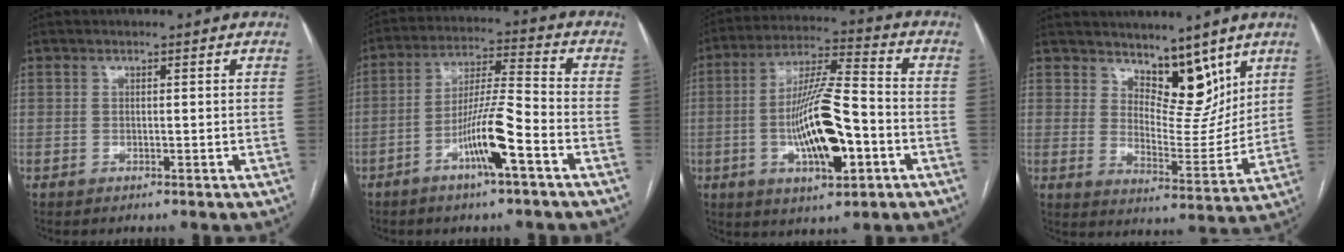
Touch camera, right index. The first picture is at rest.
{"total": 10.0, "force": [-4.7, 0.4, 8.9], "torque": [-0.170, 0.006, -0.086]}
{"total": 14.5, "force": [-3.7, 3.3, 13.6], "torque": [-0.253, 0.003, -0.062]}
{"total": 9.4, "force": [6.9, 4.2, 4.9], "torque": [-0.064, -0.009, 0.122]}